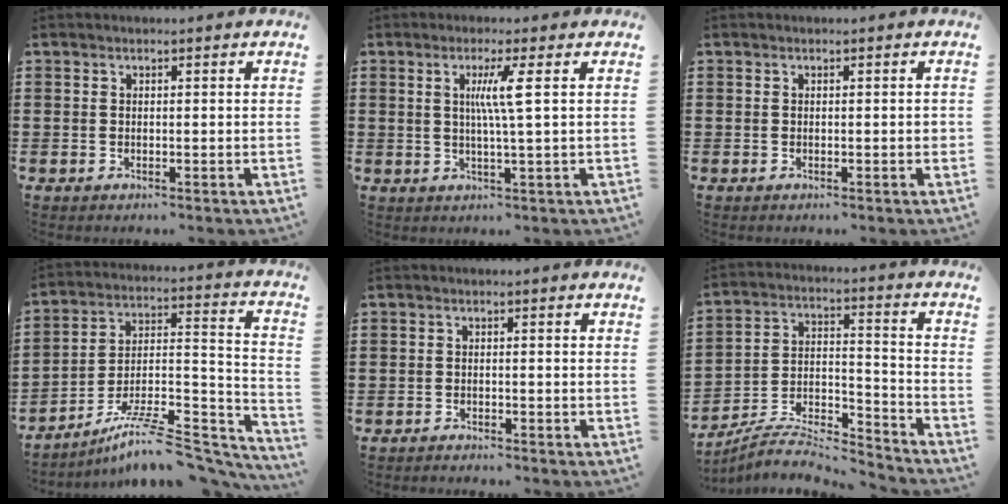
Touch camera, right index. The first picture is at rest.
{"total": 4.7, "force": [1.1, -0.6, 4.5], "torque": [-0.089, -0.005, 0.013]}
{"total": 0.6, "force": [-0.1, 0.1, 0.6], "torque": [-0.011, 0.000, 0.000]}
{"total": 10.5, "force": [-7.9, 2.2, 6.6], "torque": [-0.103, 0.015, -0.149]}
{"total": 1.1, "force": [-1.1, 0.0, 0.0], "torque": [-0.003, 0.001, -0.023]}
{"total": 7.6, "force": [-7.0, 1.4, 2.6], "torque": [-0.041, 0.006, -0.138]}